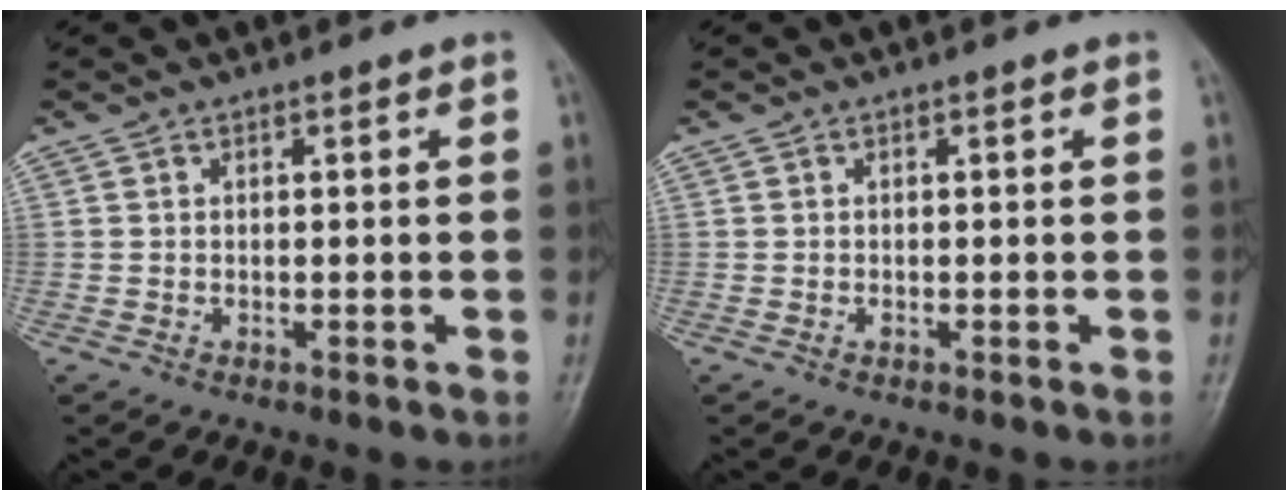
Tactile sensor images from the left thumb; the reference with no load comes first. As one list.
[{"total": 0.0}]